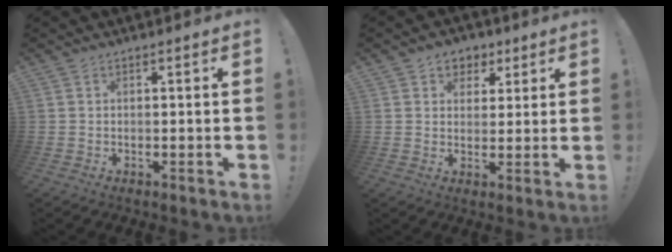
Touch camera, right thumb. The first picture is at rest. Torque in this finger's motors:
{"motor_torque": [0.00, 0.00, 0.09, -0.02, 0.00]}